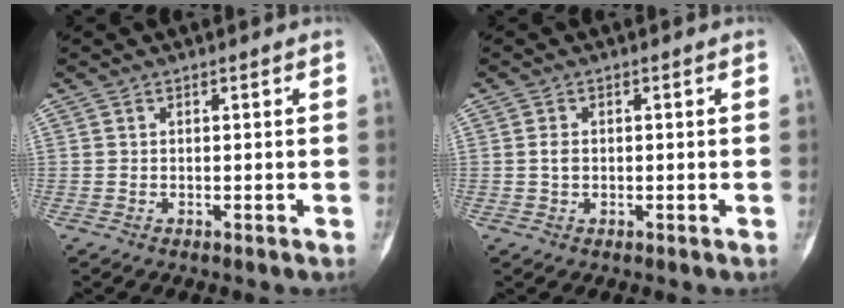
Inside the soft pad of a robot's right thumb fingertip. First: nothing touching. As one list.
[{"total": 1.4, "force": [0.0, 1.0, 1.0], "torque": [-0.017, 0.002, -0.002]}]